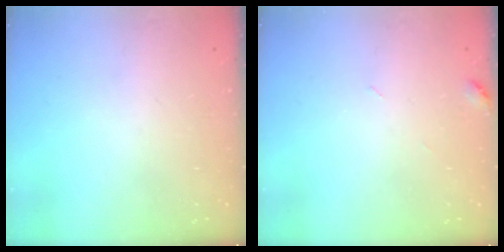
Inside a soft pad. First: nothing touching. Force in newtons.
{"total": 3.9, "press": 3.8, "slide": 0.4}